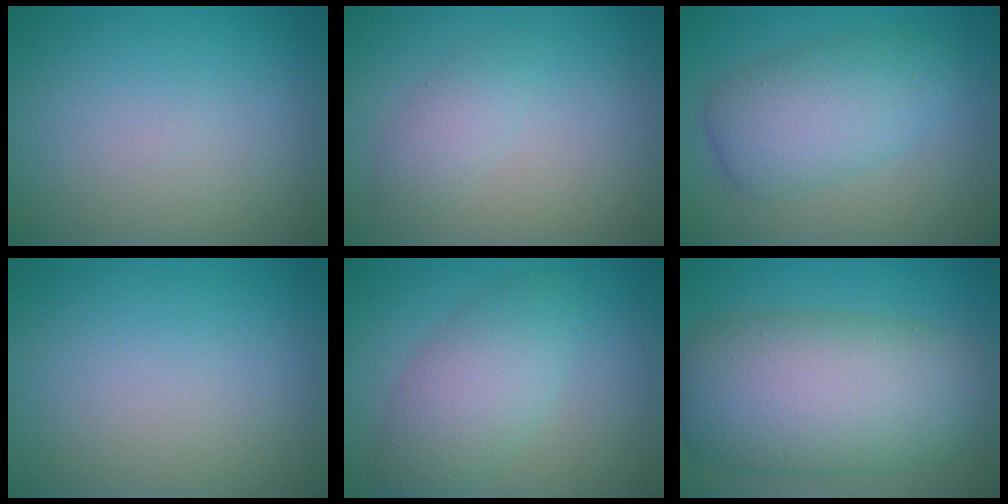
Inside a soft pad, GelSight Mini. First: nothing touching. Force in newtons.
{"total": 1.8, "press": 1.8, "slide": 0.1}
{"total": 3.9, "press": 3.8, "slide": 0.4}
{"total": 0.0}
{"total": 4.7, "press": 4.7, "slide": 0.1}
{"total": 12.0, "press": 12.0, "slide": 0.2}